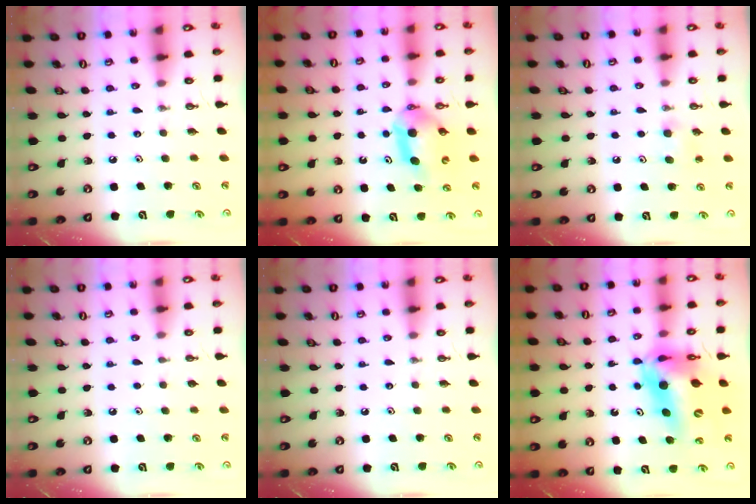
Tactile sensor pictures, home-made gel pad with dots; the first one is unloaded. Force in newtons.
{"total": 6.2, "press": 6.1, "slide": 1.0}
{"total": 6.9, "press": 1.9, "slide": 6.7}
{"total": 0.0}
{"total": 0.0}
{"total": 16.1, "press": 16.1, "slide": 1.4}